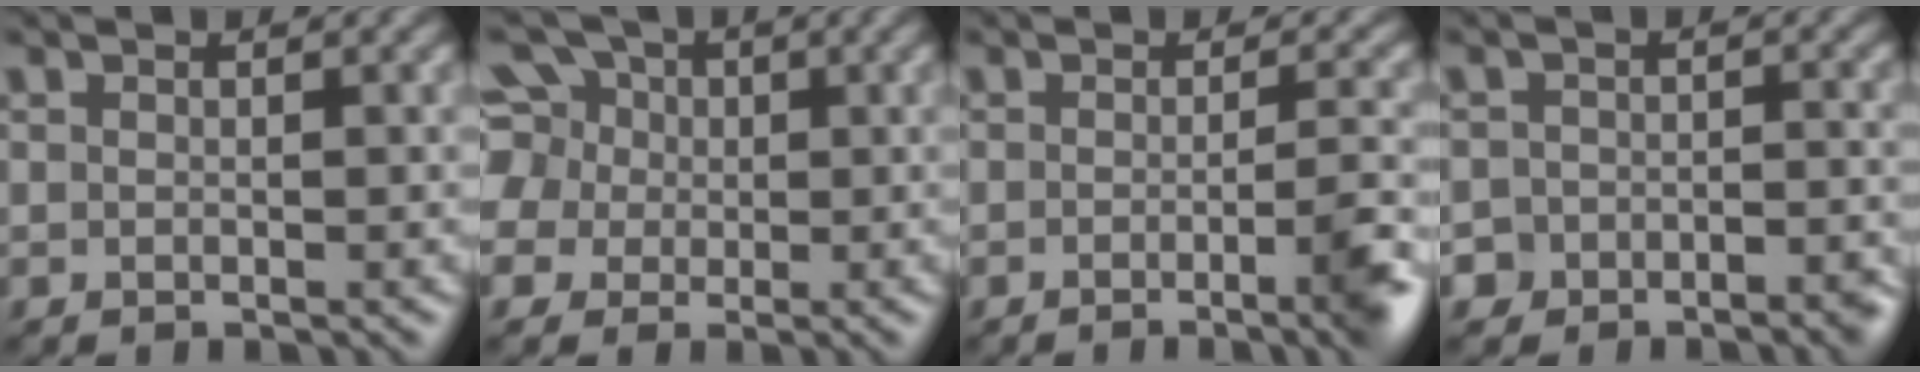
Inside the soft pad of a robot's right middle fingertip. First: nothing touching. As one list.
[{"total": 9.0, "force": [2.3, 8.0, 3.4], "torque": [-0.094, 0.036, 0.023]}, {"total": 5.0, "force": [-1.8, 1.2, 4.5], "torque": [-0.051, -0.008, -0.028]}, {"total": 4.3, "force": [-3.3, 2.6, 0.4], "torque": [0.017, 0.007, -0.047]}]